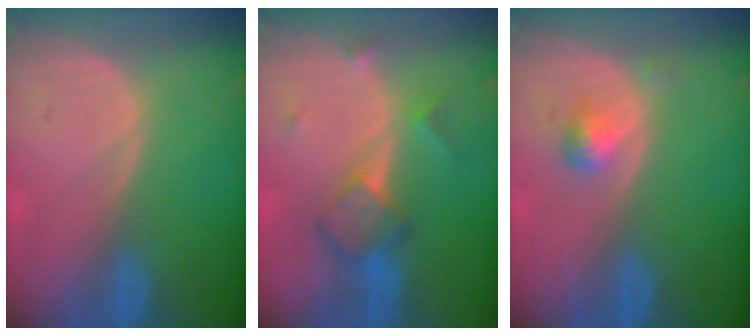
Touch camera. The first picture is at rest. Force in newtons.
{"total": 6.0, "press": 5.2, "slide": 3.0}
{"total": 2.2, "press": 2.2, "slide": 0.2}